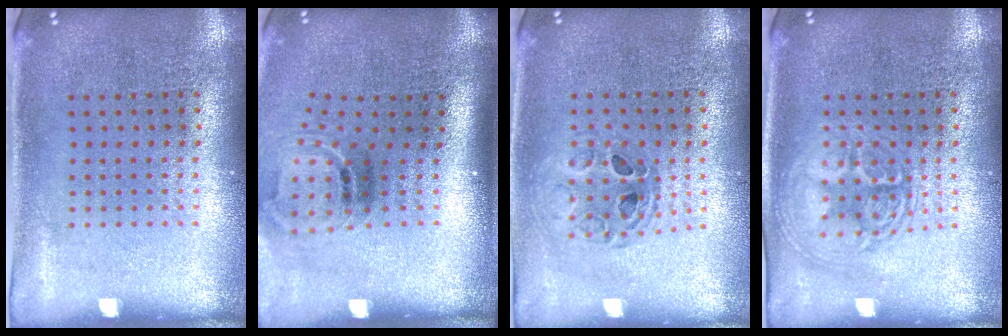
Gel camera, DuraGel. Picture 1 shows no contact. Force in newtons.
{"total": 1.7, "press": 1.0, "slide": 1.3}
{"total": 0.8, "press": 0.8, "slide": 0.0}
{"total": 2.9, "press": 2.8, "slide": 0.4}